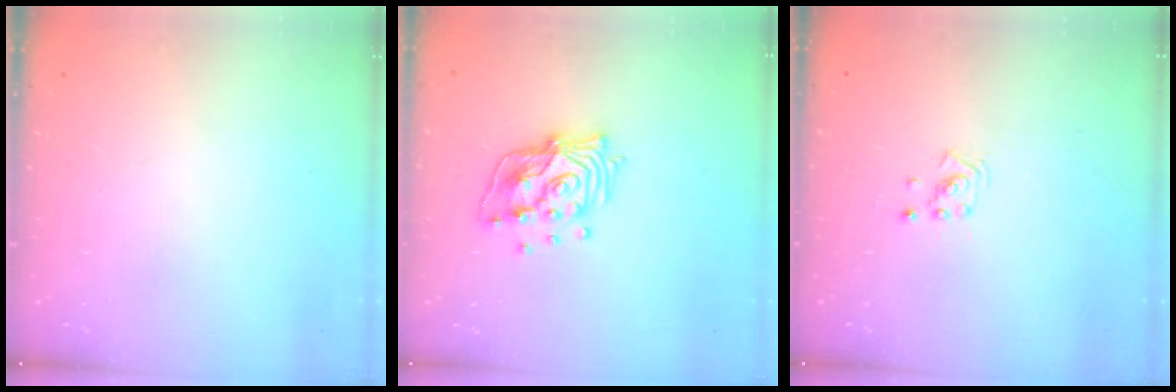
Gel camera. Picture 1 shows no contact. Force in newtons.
{"total": 14.7, "press": 14.6, "slide": 1.3}
{"total": 1.9, "press": 1.9, "slide": 0.1}